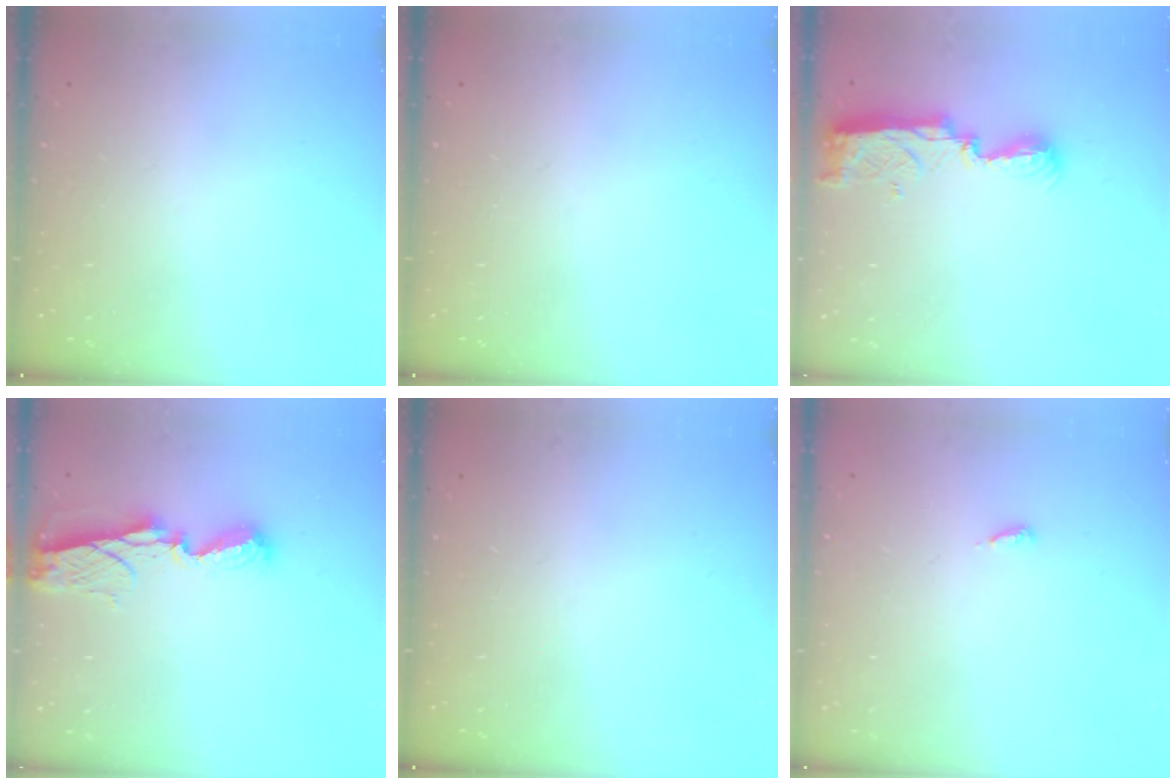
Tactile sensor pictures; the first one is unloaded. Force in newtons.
{"total": 0.0}
{"total": 7.7, "press": 7.6, "slide": 0.6}
{"total": 8.4, "press": 8.4, "slide": 1.1}
{"total": 0.0}
{"total": 2.9, "press": 2.9, "slide": 0.2}